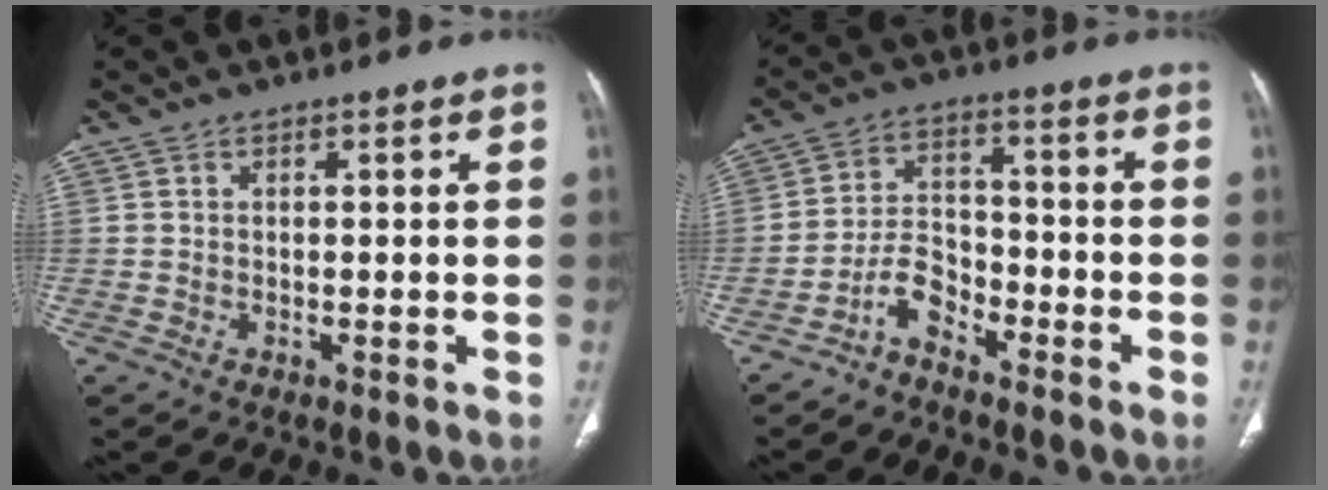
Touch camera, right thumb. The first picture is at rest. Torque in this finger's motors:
{"motor_torque": [-0.40, 0.36, -0.09, 0.23, 0.02]}